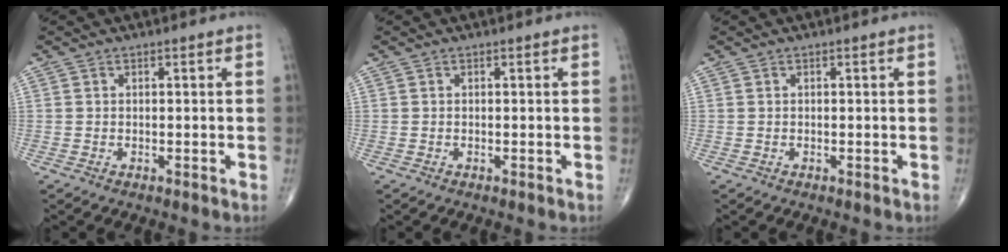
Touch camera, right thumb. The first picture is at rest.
{"total": 0.0}
{"total": 0.0}